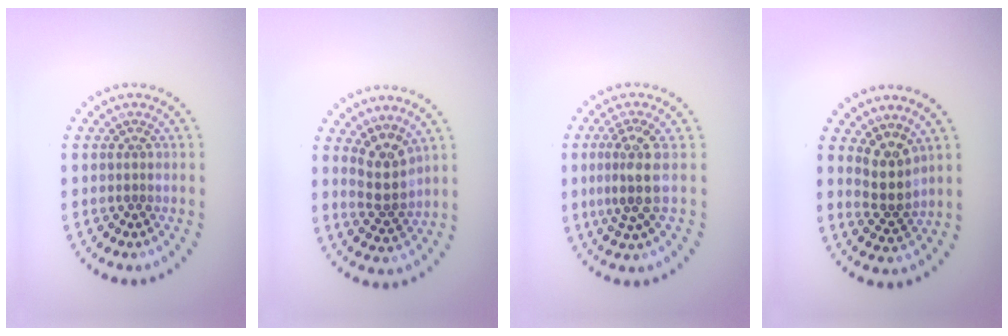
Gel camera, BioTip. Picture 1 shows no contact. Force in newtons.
{"total": 3.0, "press": 2.5, "slide": 1.7}
{"total": 3.1, "press": 2.6, "slide": 1.8}
{"total": 2.9, "press": 2.2, "slide": 1.8}